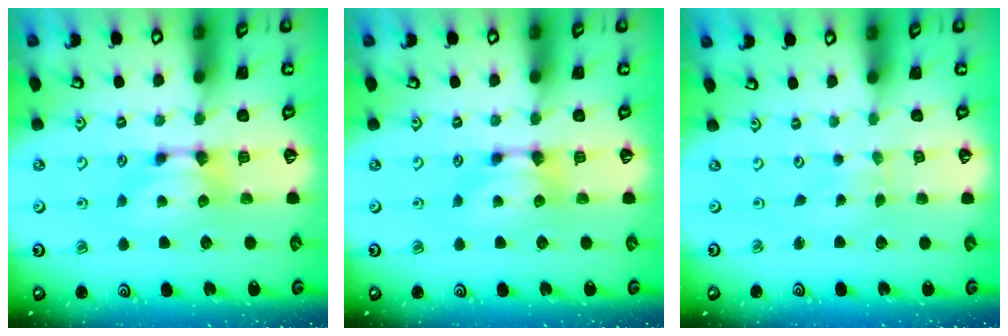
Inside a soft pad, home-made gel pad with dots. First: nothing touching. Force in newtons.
{"total": 0.0}
{"total": 4.4, "press": 4.4, "slide": 0.1}